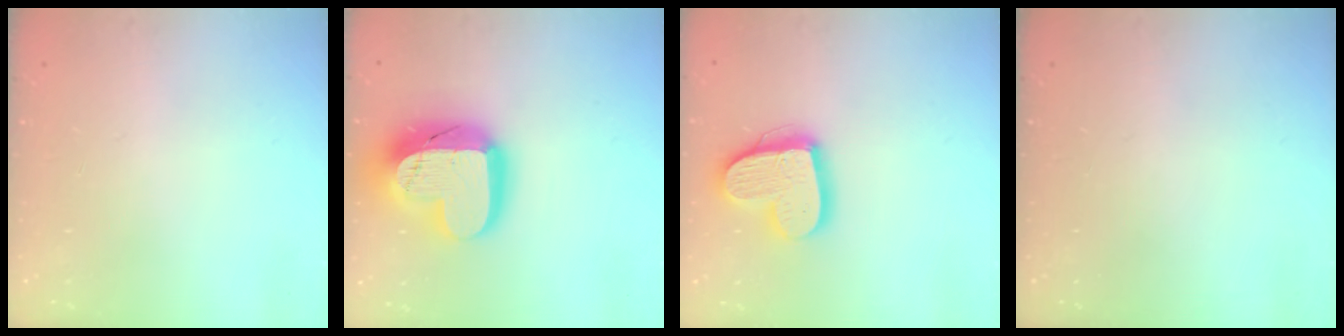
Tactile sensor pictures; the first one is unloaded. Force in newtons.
{"total": 21.1, "press": 21.0, "slide": 1.7}
{"total": 15.6, "press": 15.5, "slide": 1.4}
{"total": 0.0}